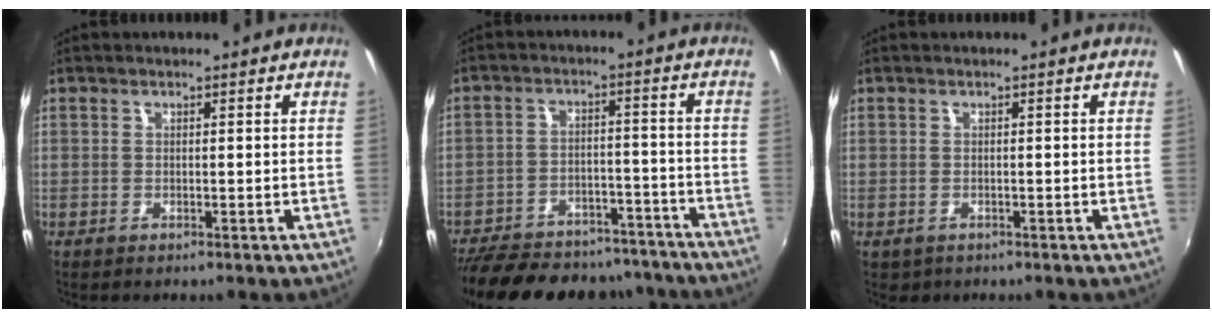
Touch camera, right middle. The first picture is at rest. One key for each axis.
{"total": 21.6, "fx": -18.4, "fy": 9.0, "fz": 7.0, "tx": -0.156, "ty": 0.047, "tz": -0.238}
{"total": 1.0, "fx": -0.4, "fy": 0.9, "fz": 0.3, "tx": -0.008, "ty": -0.003, "tz": -0.004}